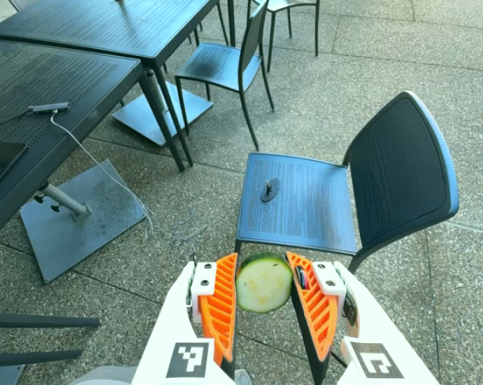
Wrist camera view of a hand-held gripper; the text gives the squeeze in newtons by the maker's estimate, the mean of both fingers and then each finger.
{"total": 11.9, "left": 11.7, "right": 12.1}